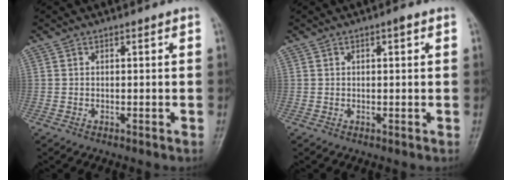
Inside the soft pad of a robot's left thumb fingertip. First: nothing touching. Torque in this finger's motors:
{"motor_torque": [-0.43, -0.30, -0.12, 0.12, -0.05]}